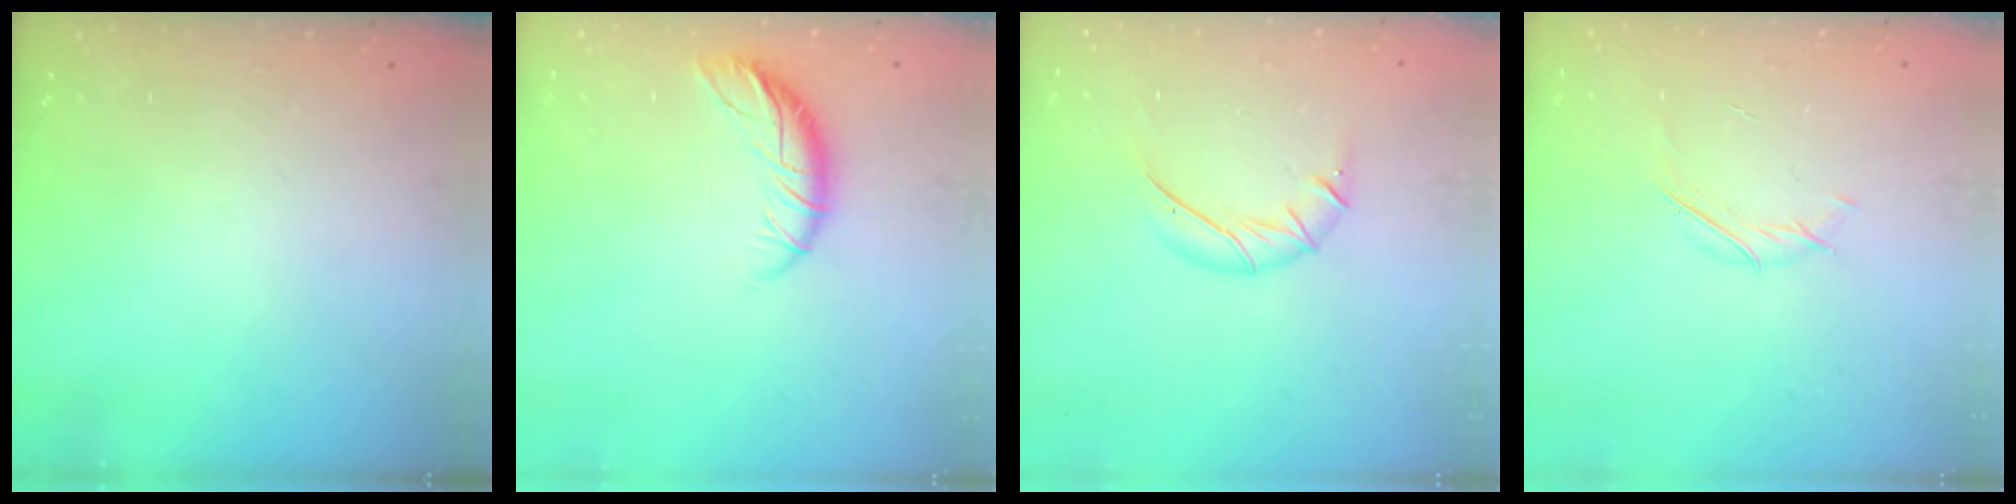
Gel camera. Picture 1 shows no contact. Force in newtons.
{"total": 9.1, "press": 9.0, "slide": 1.6}
{"total": 8.6, "press": 8.6, "slide": 0.7}
{"total": 3.7, "press": 3.6, "slide": 0.7}